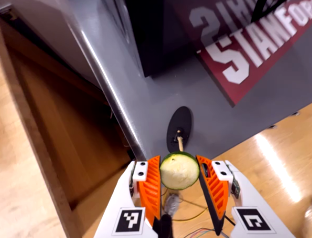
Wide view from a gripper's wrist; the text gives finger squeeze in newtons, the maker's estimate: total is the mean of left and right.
{"total": 8.9, "left": 9.1, "right": 8.7}